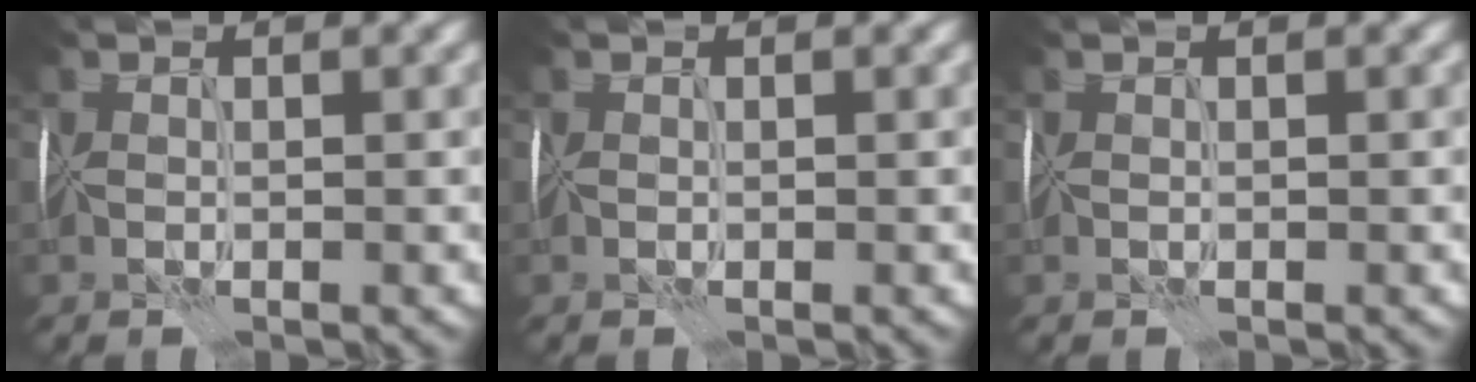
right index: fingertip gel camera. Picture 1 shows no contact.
{"total": 0.0}
{"total": 0.0}